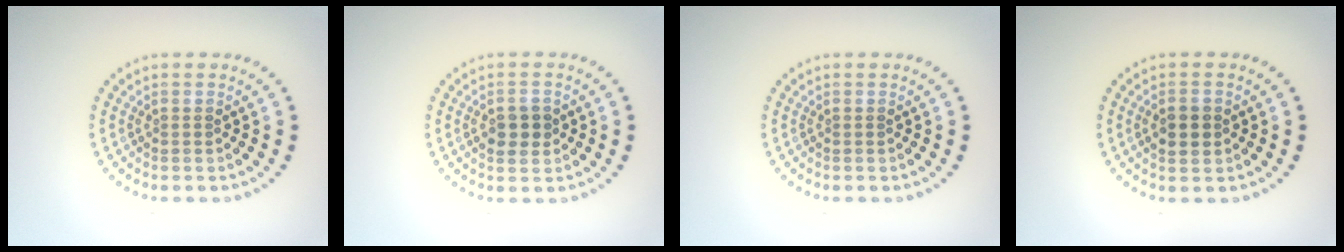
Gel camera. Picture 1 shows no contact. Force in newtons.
{"total": 2.3, "press": 2.2, "slide": 0.2}
{"total": 0.0}
{"total": 2.5, "press": 2.5, "slide": 0.2}